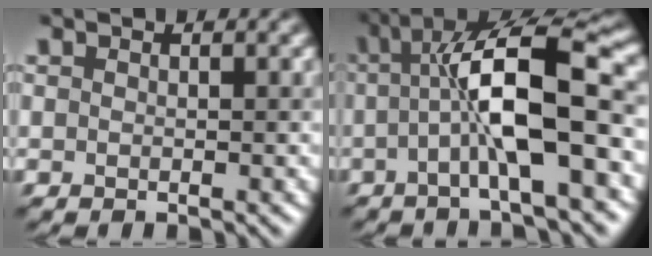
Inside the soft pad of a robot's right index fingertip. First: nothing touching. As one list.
[{"total": 9.3, "force": [-0.6, 2.0, 9.1], "torque": [-0.147, 0.016, -0.011]}]